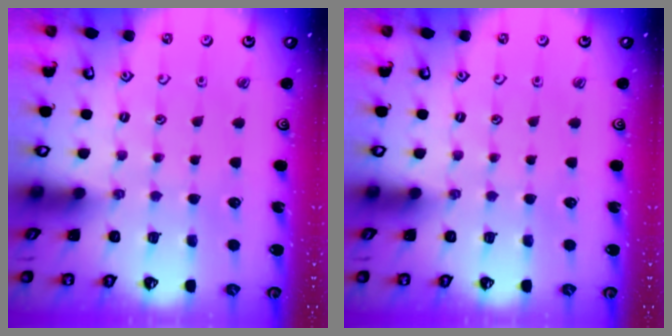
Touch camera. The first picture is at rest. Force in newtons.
{"total": 0.0}